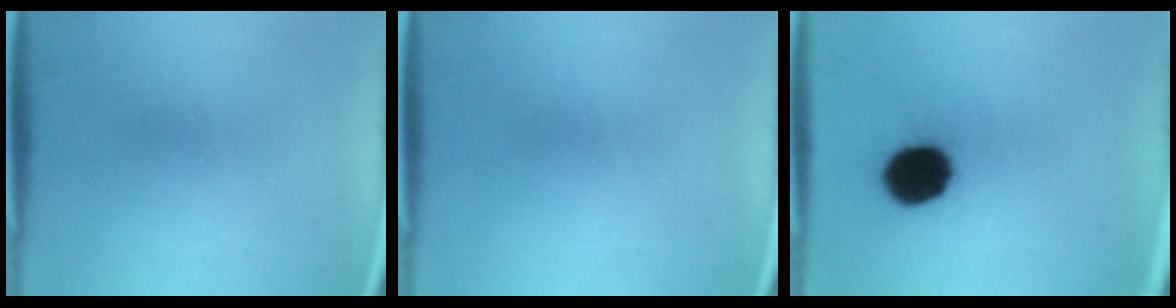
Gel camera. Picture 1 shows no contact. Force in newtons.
{"total": 0.0}
{"total": 13.6}